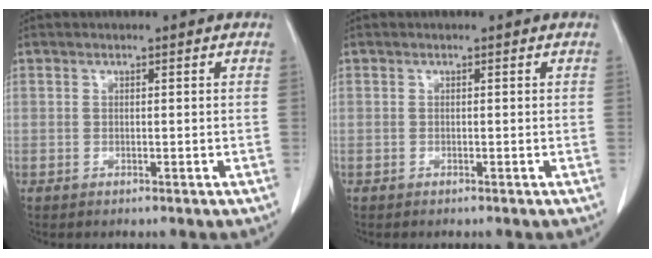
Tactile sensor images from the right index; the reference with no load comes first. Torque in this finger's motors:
{"motor_torque": [-0.01, 0.00, 0.00, -0.03]}